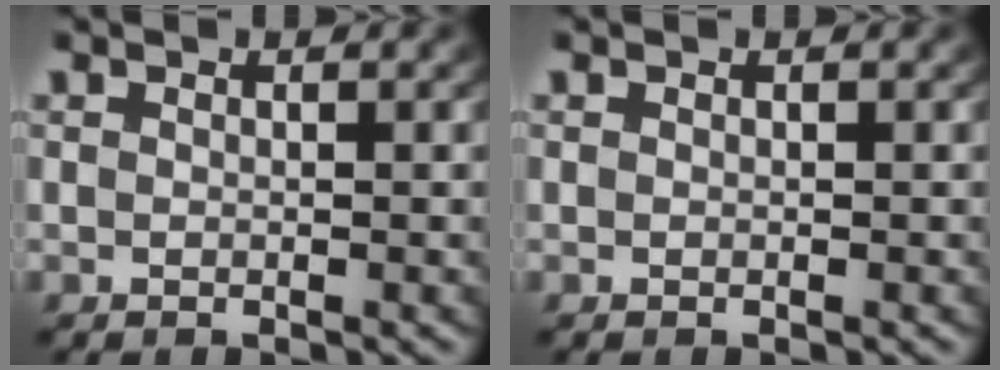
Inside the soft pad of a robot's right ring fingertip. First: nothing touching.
{"total": 0.0}